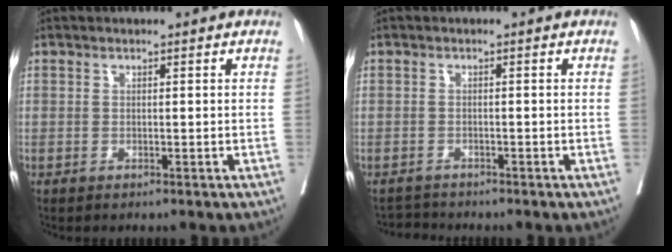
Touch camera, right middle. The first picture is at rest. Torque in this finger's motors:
{"motor_torque": [-0.19, -0.11, -0.09, -0.02]}